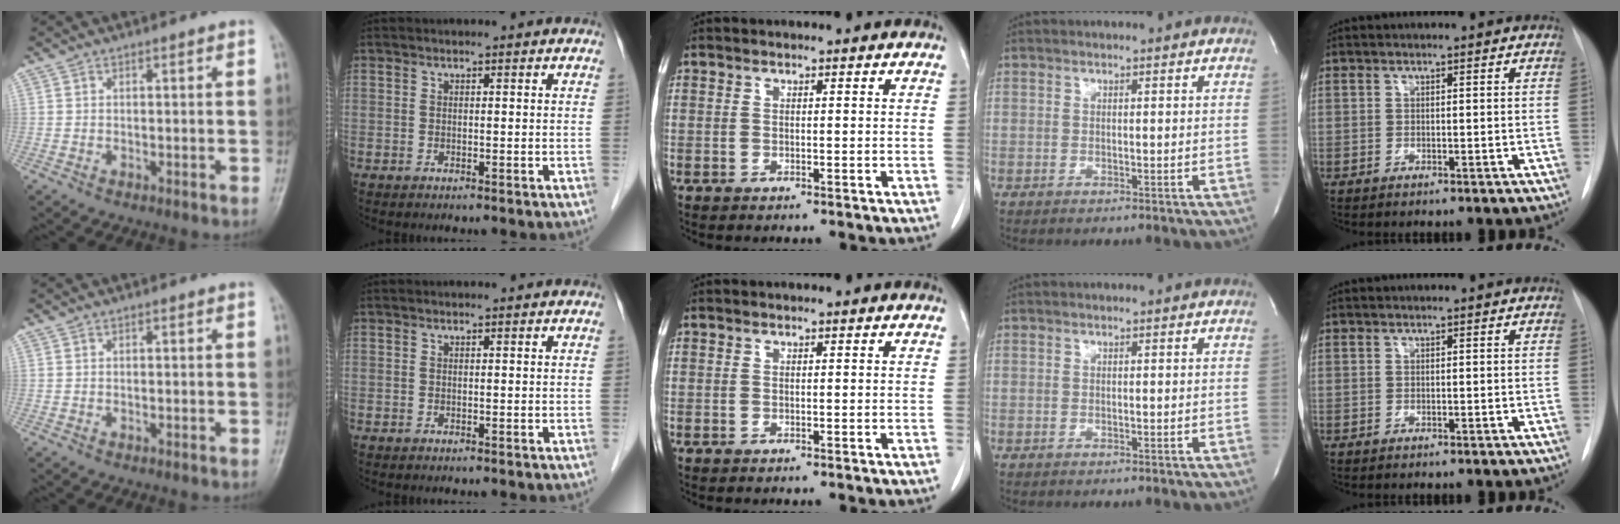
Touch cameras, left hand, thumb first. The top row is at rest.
{}